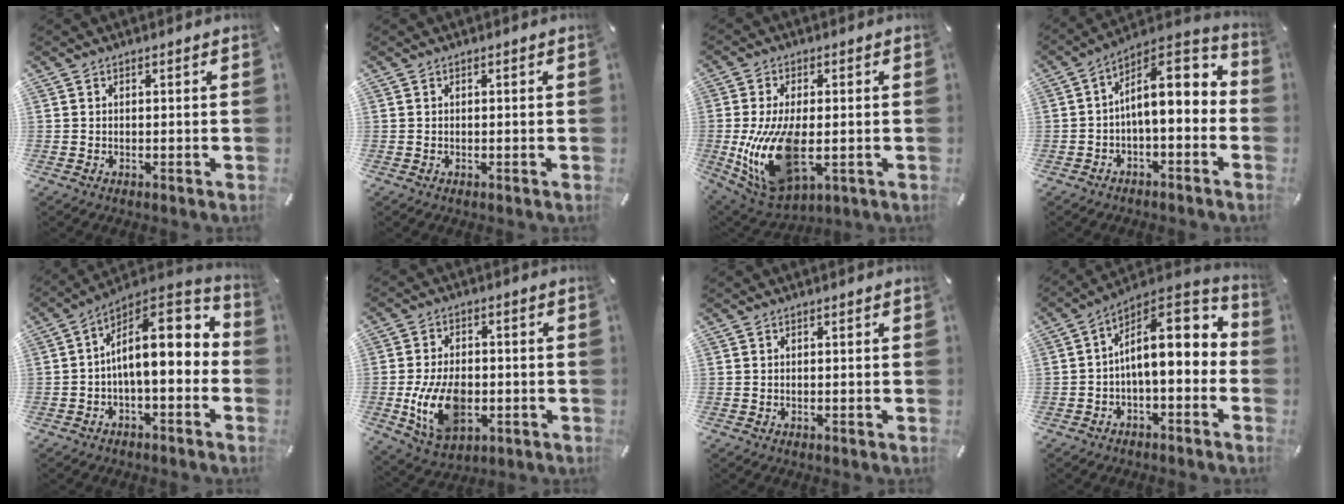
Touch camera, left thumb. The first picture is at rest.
{"total": 0.0}
{"total": 17.7, "force": [-2.2, 9.7, 14.6], "torque": [-0.312, -0.021, -0.027]}
{"total": 10.9, "force": [1.9, 5.3, 9.4], "torque": [-0.134, -0.020, 0.031]}
{"total": 14.3, "force": [2.2, 6.5, 12.5], "torque": [-0.184, -0.028, 0.034]}
{"total": 13.5, "force": [-2.8, 8.8, 9.9], "torque": [-0.199, -0.002, -0.048]}
{"total": 0.0}
{"total": 13.1, "force": [2.3, 6.2, 11.3], "torque": [-0.159, -0.025, 0.036]}